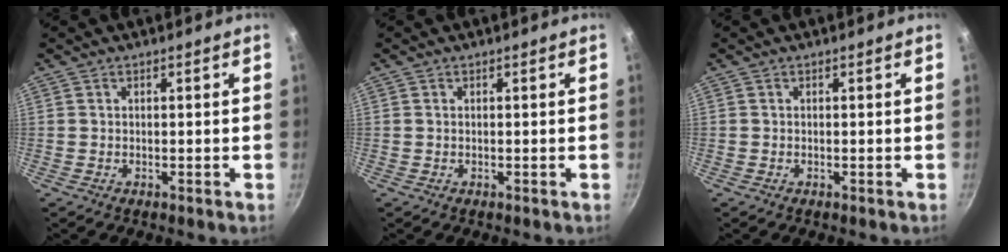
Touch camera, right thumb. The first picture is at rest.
{"total": 0.0}
{"total": 0.0}